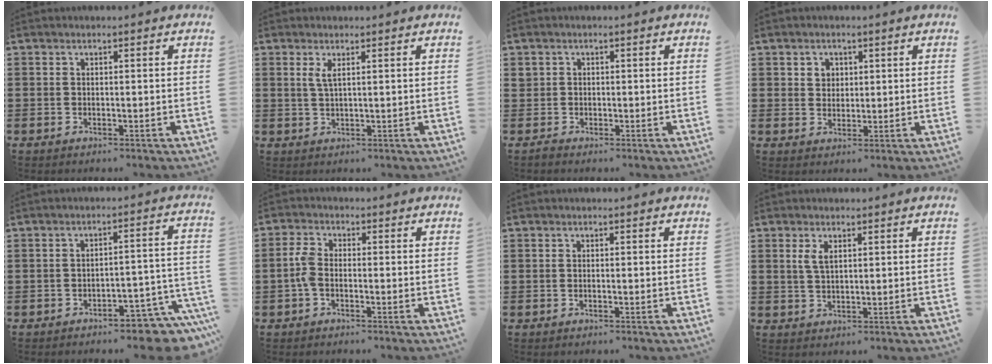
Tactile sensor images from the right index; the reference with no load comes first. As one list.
[{"total": 1.9, "force": [0.8, 0.4, 1.7], "torque": [-0.036, 0.002, 0.014]}, {"total": 1.1, "force": [-0.1, 1.1, 0.2], "torque": [-0.007, 0.005, -0.004]}, {"total": 2.2, "force": [1.0, 1.9, 0.5], "torque": [-0.017, 0.009, 0.018]}, {"total": 5.8, "force": [-5.2, 0.6, 2.5], "torque": [-0.037, 0.000, -0.096]}, {"total": 3.2, "force": [-1.0, 1.6, 2.7], "torque": [-0.070, -0.003, -0.024]}, {"total": 0.0}, {"total": 2.6, "force": [1.0, 1.1, 2.2], "torque": [-0.046, 0.004, 0.017]}]